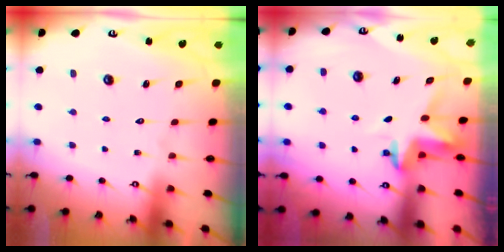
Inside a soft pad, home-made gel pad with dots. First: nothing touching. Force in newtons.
{"total": 3.7, "press": 3.6, "slide": 0.3}